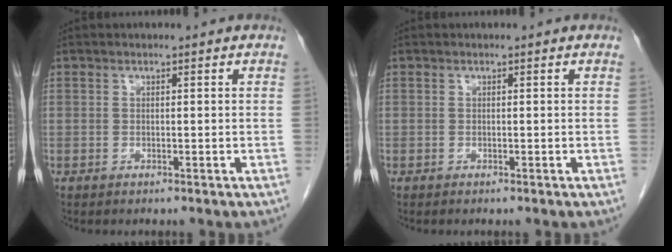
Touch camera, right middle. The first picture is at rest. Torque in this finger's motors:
{"motor_torque": [0.53, -0.51, 0.02, -0.02]}